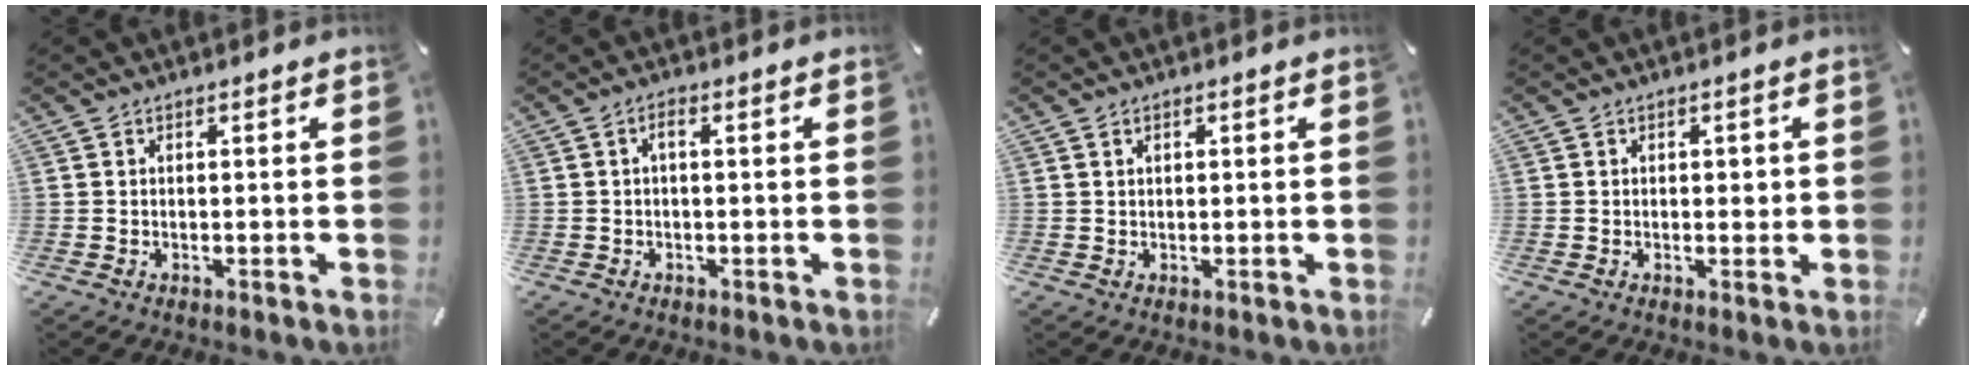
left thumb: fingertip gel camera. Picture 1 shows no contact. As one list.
[{"total": 2.1, "force": [0.1, 0.6, 2.0], "torque": [-0.040, 0.007, -0.001]}, {"total": 1.3, "force": [0.6, 0.7, 1.0], "torque": [-0.020, 0.003, 0.010]}, {"total": 1.6, "force": [0.2, 1.1, 1.1], "torque": [-0.015, 0.003, 0.000]}]